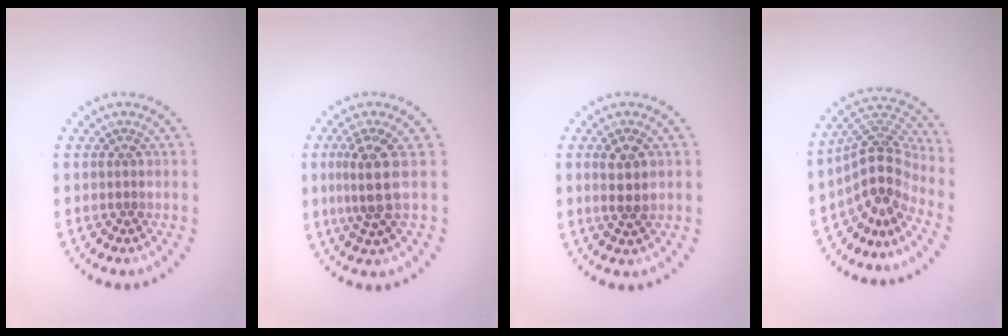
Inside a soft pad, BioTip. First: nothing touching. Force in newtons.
{"total": 3.2, "press": 2.5, "slide": 2.0}
{"total": 2.3, "press": 2.1, "slide": 0.8}
{"total": 4.4, "press": 3.1, "slide": 3.1}